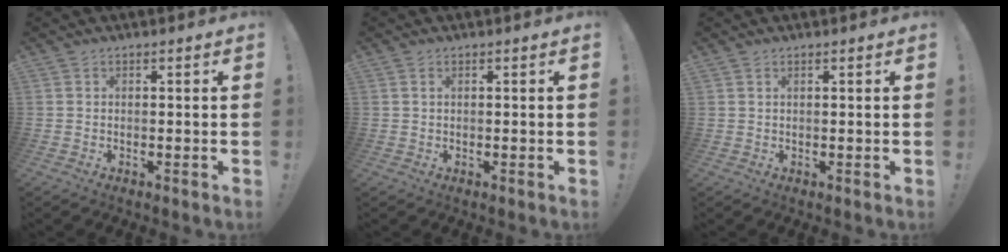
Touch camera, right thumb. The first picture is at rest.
{"total": 0.8, "force": [0.4, 0.3, 0.6], "torque": [-0.017, 0.003, 0.008]}
{"total": 0.7, "force": [0.4, 0.2, 0.5], "torque": [-0.009, 0.000, 0.007]}